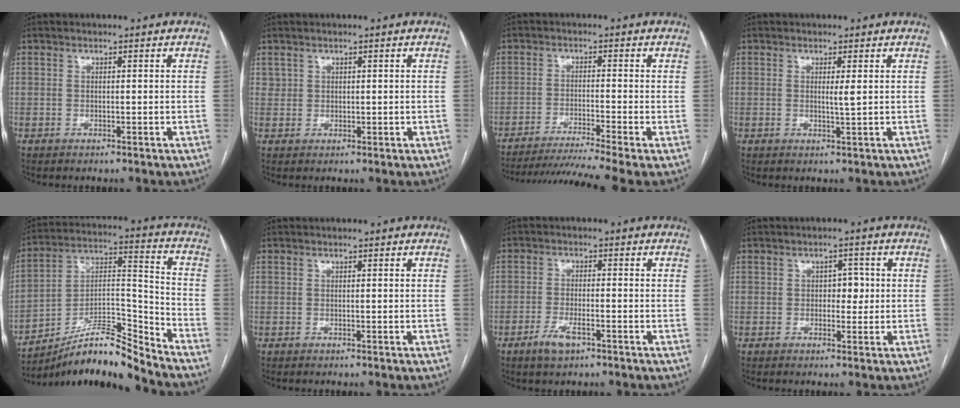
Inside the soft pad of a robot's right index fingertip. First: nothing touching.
{"total": 1.5, "force": [0.8, 1.2, 0.3], "torque": [0.001, 0.003, 0.015]}
{"total": 11.1, "force": [-9.2, -2.1, 5.9], "torque": [-0.087, -0.016, -0.147]}
{"total": 1.6, "force": [0.4, -0.2, 1.5], "torque": [-0.029, -0.003, 0.006]}
{"total": 13.5, "force": [-12.2, 0.1, 5.6], "torque": [-0.096, 0.047, -0.214]}
{"total": 0.0}
{"total": 4.0, "force": [-2.4, 1.3, 3.0], "torque": [-0.062, -0.002, -0.041]}
{"total": 2.8, "force": [0.1, 1.8, 2.2], "torque": [-0.022, 0.008, 0.002]}